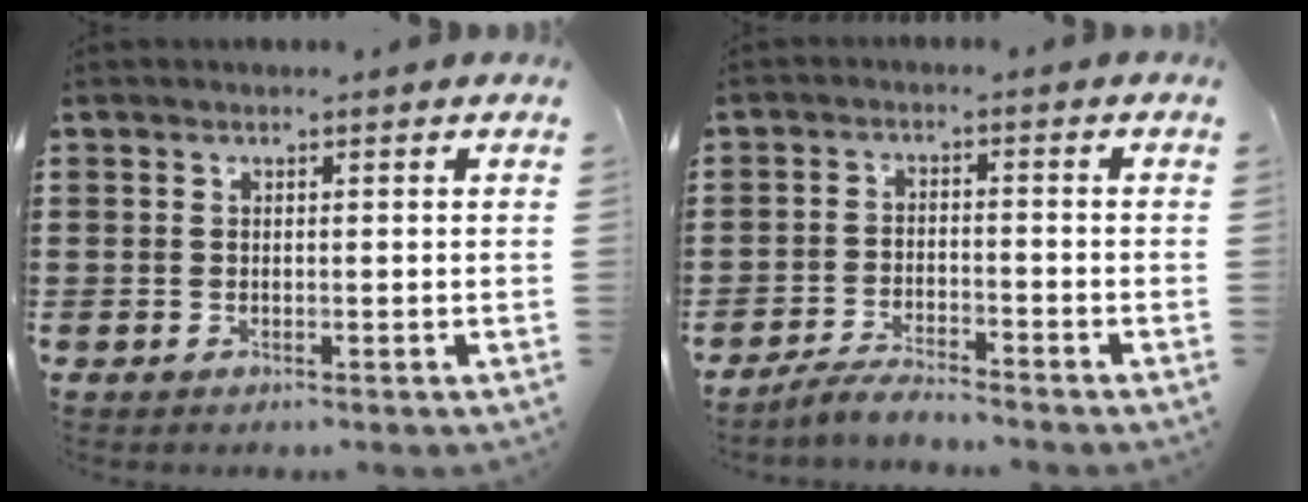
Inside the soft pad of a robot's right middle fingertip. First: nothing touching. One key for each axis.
{"total": 3.5, "fx": -3.4, "fy": 0.2, "fz": 0.8, "tx": -0.017, "ty": 0.007, "tz": -0.068}